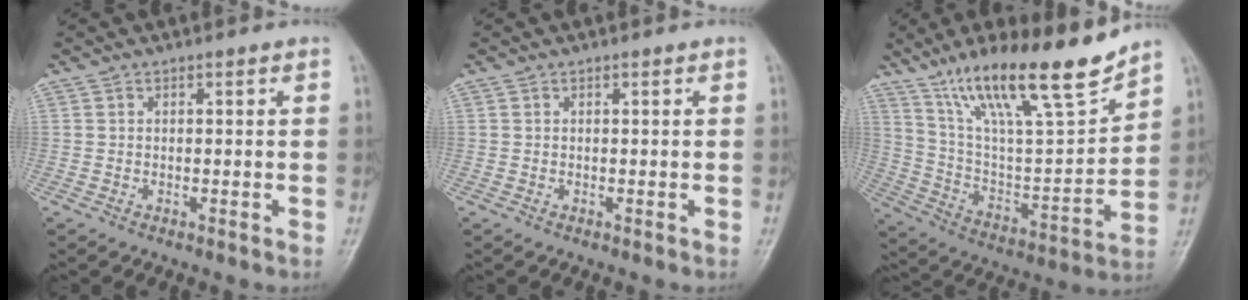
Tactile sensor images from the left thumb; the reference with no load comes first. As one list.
[{"total": 0.0}, {"total": 22.1, "force": [16.1, 4.2, 14.6], "torque": [-0.220, -0.070, 0.286]}]